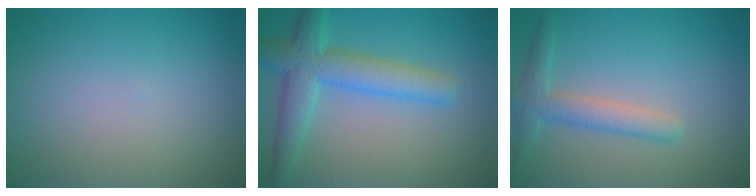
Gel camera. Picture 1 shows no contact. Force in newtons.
{"total": 5.3, "press": 5.3, "slide": 0.2}
{"total": 2.8, "press": 2.8, "slide": 0.1}